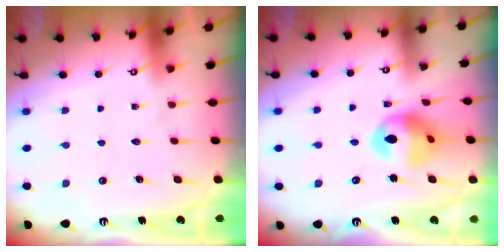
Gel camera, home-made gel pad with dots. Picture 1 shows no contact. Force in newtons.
{"total": 12.4, "press": 12.4, "slide": 1.2}